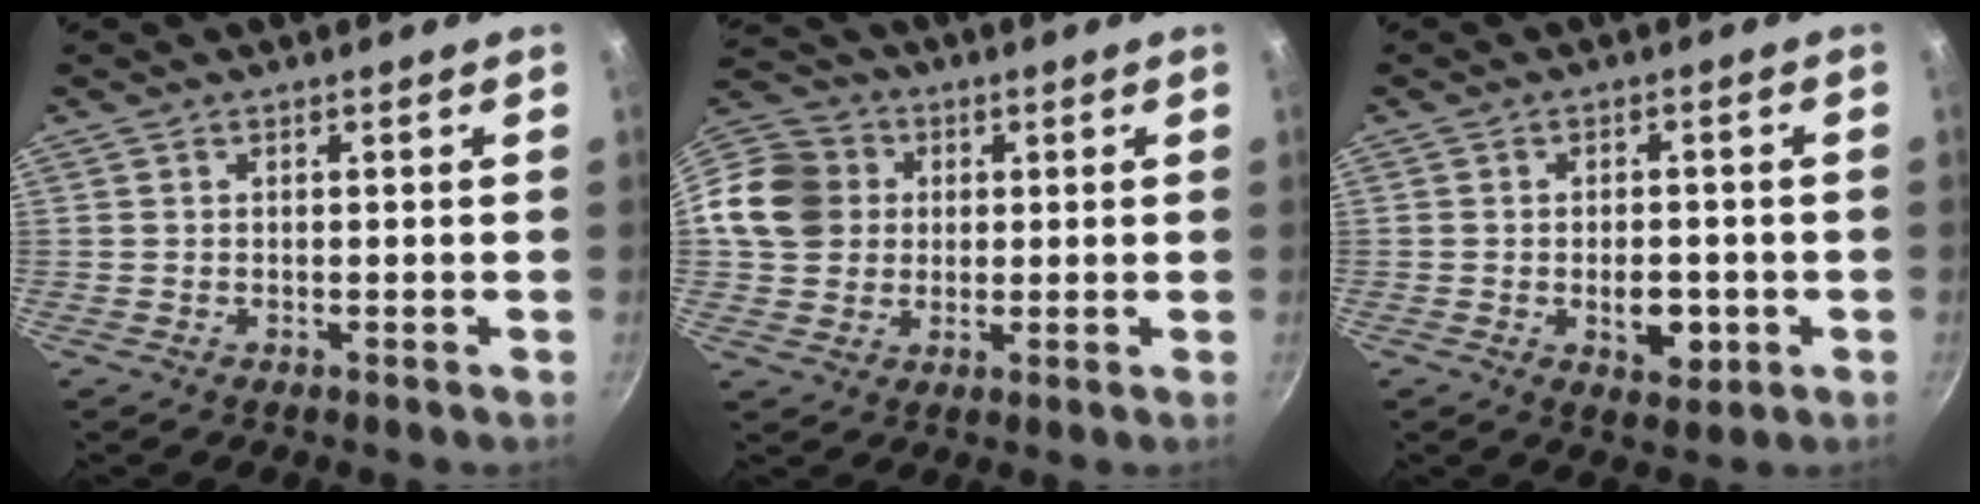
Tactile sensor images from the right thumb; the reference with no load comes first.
{"total": 12.3, "force": [1.8, 10.9, 5.4], "torque": [-0.081, 0.021, 0.023]}
{"total": 6.6, "force": [-1.7, 3.8, 5.1], "torque": [-0.053, 0.004, -0.020]}